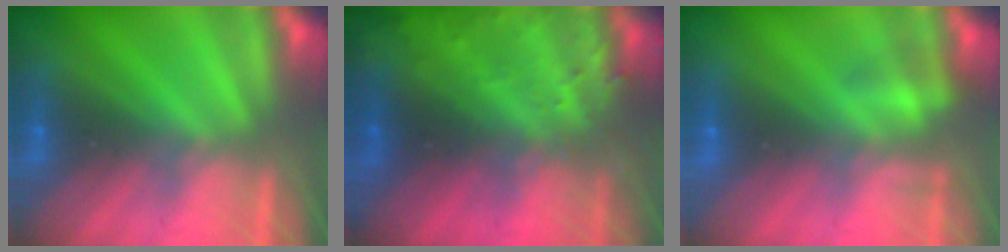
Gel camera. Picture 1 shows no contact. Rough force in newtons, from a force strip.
{"total": 8.0}
{"total": 2.1}